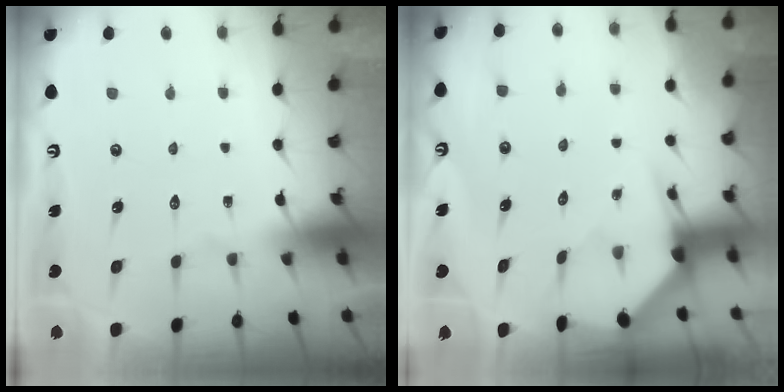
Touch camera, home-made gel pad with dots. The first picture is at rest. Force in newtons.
{"total": 3.2, "press": 3.2, "slide": 0.3}